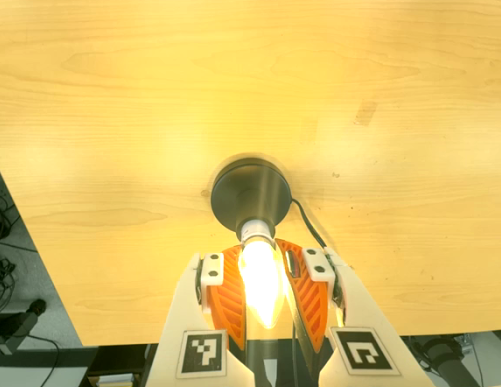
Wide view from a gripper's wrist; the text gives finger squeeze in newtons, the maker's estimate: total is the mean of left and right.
{"total": 25.1, "left": 22.0, "right": 28.1}